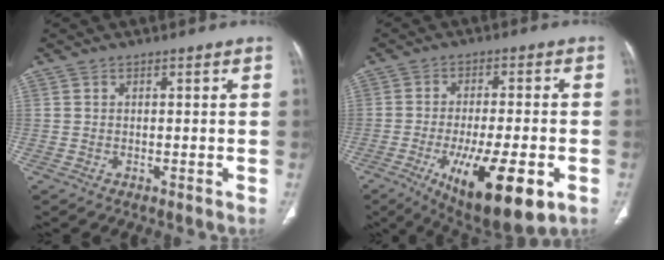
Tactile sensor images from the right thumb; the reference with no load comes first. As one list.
[{"total": 17.6, "force": [-6.9, 5.6, 15.2], "torque": [-0.230, -0.004, -0.093]}]